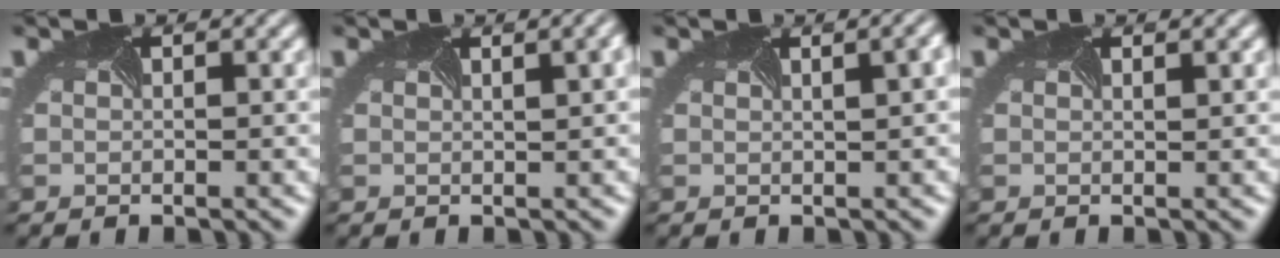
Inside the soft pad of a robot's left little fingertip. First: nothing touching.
{"total": 3.9, "force": [1.6, 1.7, 3.1], "torque": [-0.018, 0.026, -0.001]}
{"total": 4.1, "force": [1.4, 1.9, 3.4], "torque": [-0.015, 0.031, -0.001]}
{"total": 0.9, "force": [0.6, 0.3, 0.6], "torque": [-0.002, 0.009, -0.001]}